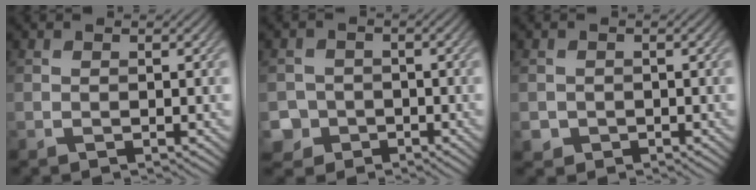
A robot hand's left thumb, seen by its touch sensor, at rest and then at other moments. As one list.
[{"total": 4.0, "force": [-2.0, 3.4, 0.4], "torque": [-0.005, 0.000, -0.045]}, {"total": 1.7, "force": [-0.7, 1.6, 0.2], "torque": [-0.002, -0.008, -0.016]}]